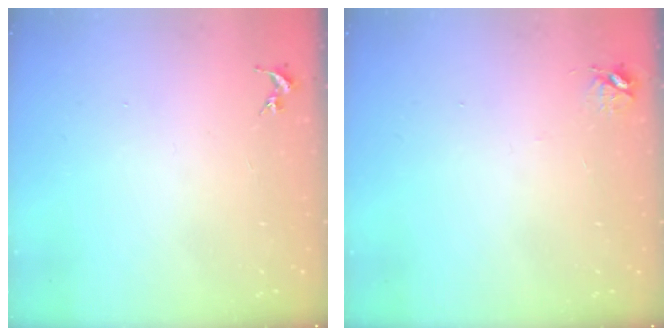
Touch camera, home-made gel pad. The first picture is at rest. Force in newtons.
{"total": 4.7, "press": 4.7, "slide": 0.6}